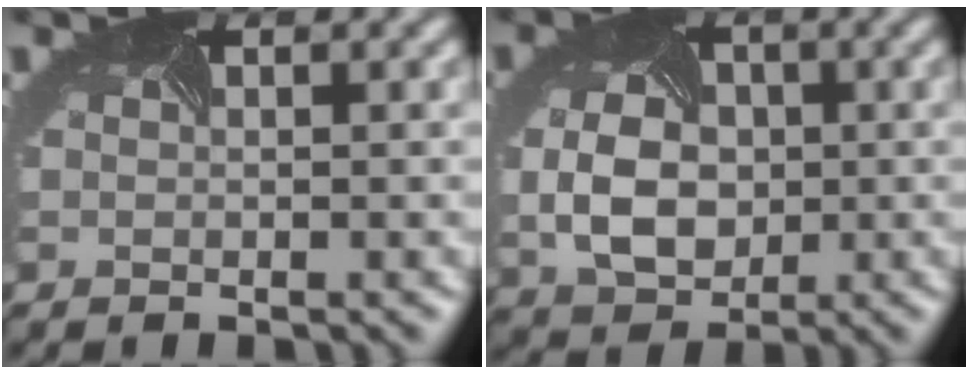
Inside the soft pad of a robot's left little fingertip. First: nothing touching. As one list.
[{"total": 6.0, "force": [-0.4, 4.4, 4.0], "torque": [-0.086, -0.009, -0.005]}]